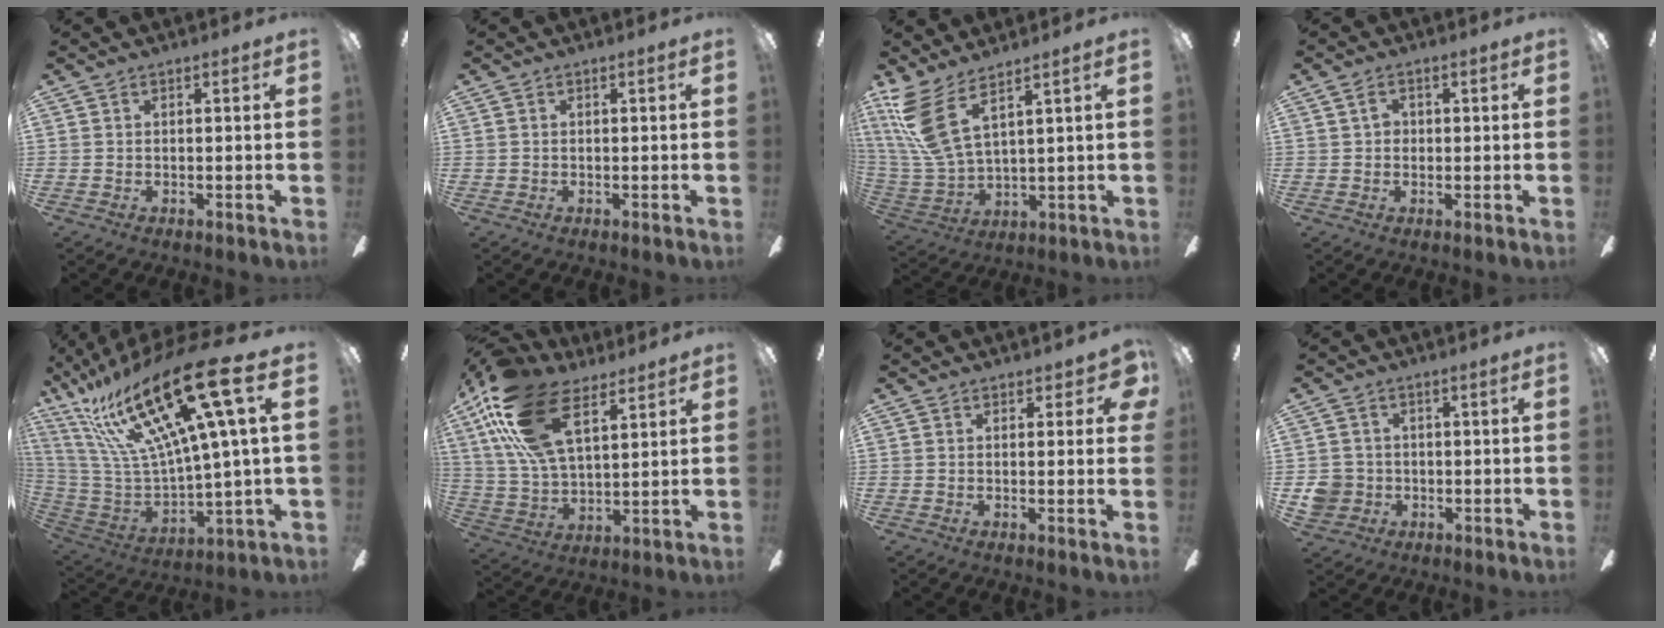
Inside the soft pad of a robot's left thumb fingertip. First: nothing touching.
{"total": 0.0}
{"total": 12.6, "force": [7.2, 3.8, 9.6], "torque": [-0.222, -0.047, 0.129]}
{"total": 2.5, "force": [0.5, 1.9, 1.5], "torque": [-0.023, 0.007, 0.005]}
{"total": 28.7, "force": [14.5, 7.8, 23.5], "torque": [-0.476, -0.097, 0.231]}
{"total": 21.2, "force": [11.7, 9.8, 14.8], "torque": [-0.314, -0.034, 0.206]}
{"total": 3.5, "force": [1.7, 1.9, 2.4], "torque": [-0.014, -0.004, 0.025]}
{"total": 5.2, "force": [-1.0, 4.9, 1.4], "torque": [-0.036, 0.010, -0.018]}